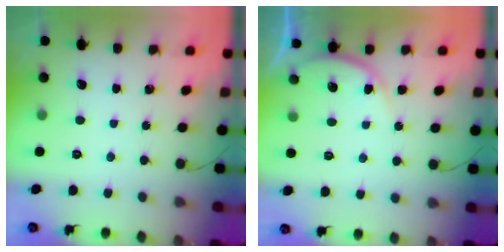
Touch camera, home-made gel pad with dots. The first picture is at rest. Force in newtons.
{"total": 6.3, "press": 6.3, "slide": 0.3}